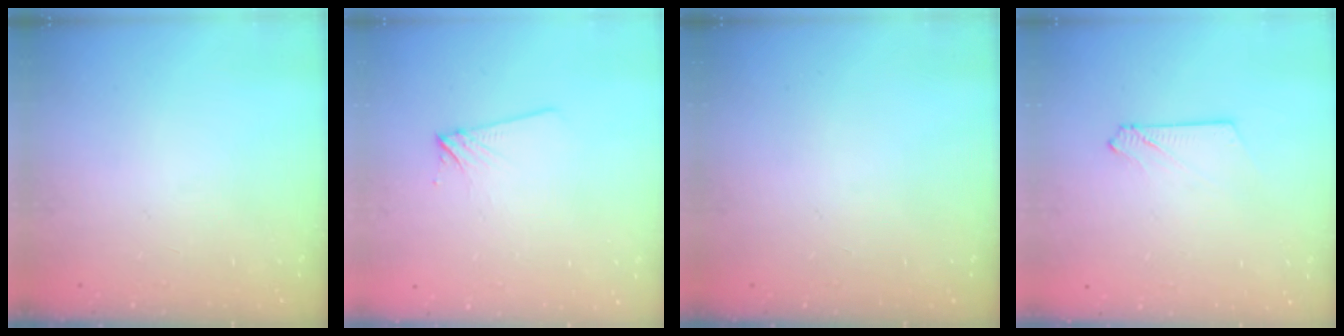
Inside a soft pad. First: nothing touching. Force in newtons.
{"total": 5.0, "press": 5.0, "slide": 0.8}
{"total": 0.0}
{"total": 3.0, "press": 3.0, "slide": 0.4}